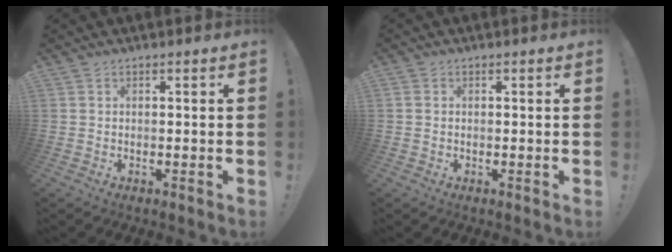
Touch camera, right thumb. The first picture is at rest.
{"total": 1.2, "force": [0.1, 1.2, 0.3], "torque": [-0.009, 0.005, 0.002]}